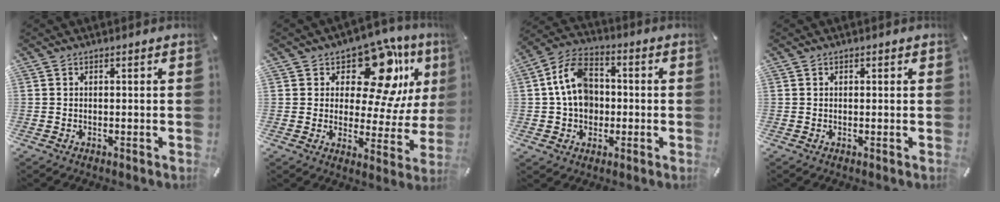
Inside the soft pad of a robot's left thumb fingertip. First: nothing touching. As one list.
[{"total": 16.1, "force": [9.5, 8.7, 9.6], "torque": [-0.135, -0.070, 0.162]}, {"total": 11.4, "force": [0.1, 9.2, 6.8], "torque": [-0.148, 0.024, 0.005]}, {"total": 0.5, "force": [0.2, 0.5, 0.1], "torque": [-0.002, 0.003, 0.003]}]